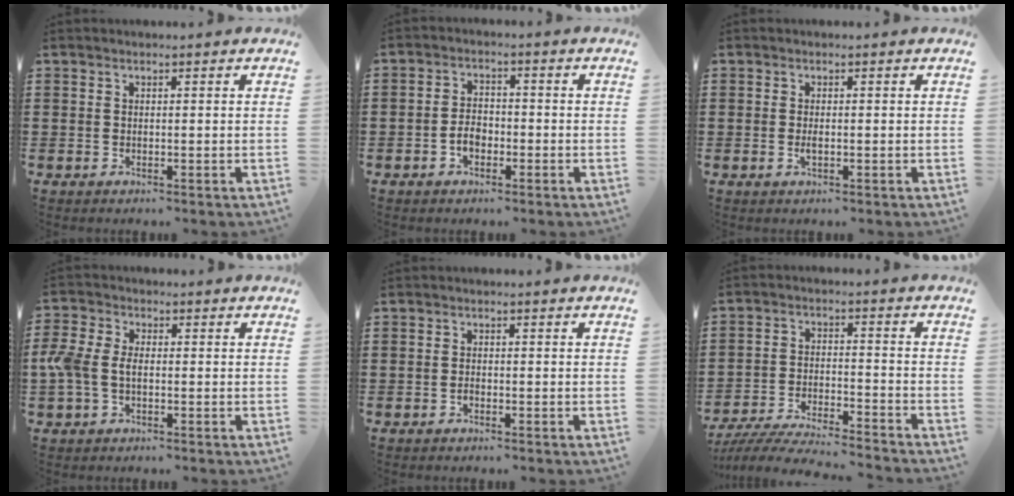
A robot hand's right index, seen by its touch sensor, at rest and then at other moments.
{"total": 3.3, "force": [-1.2, 2.1, 2.2], "torque": [-0.051, 0.000, -0.026]}
{"total": 1.3, "force": [-0.2, 0.4, 1.2], "torque": [-0.030, -0.006, -0.005]}
{"total": 4.6, "force": [-0.7, 2.9, 3.5], "torque": [-0.104, -0.006, -0.024]}
{"total": 0.7, "force": [-0.5, 0.4, 0.5], "torque": [-0.010, -0.003, -0.008]}
{"total": 6.2, "force": [-6.0, -0.2, 1.5], "torque": [-0.042, -0.010, -0.121]}